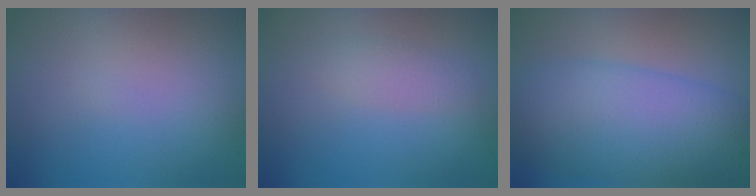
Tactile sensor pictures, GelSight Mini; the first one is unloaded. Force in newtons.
{"total": 1.5, "press": 1.5, "slide": 0.1}
{"total": 9.7, "press": 9.7, "slide": 0.1}